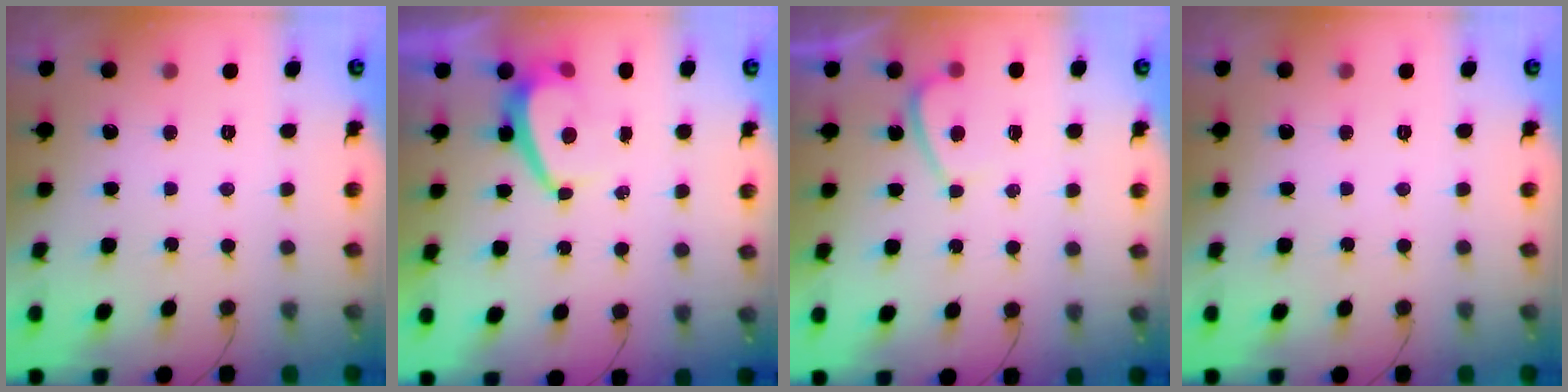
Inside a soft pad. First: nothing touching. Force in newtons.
{"total": 2.8, "press": 2.7, "slide": 0.5}
{"total": 1.9, "press": 1.8, "slide": 0.7}
{"total": 0.0}